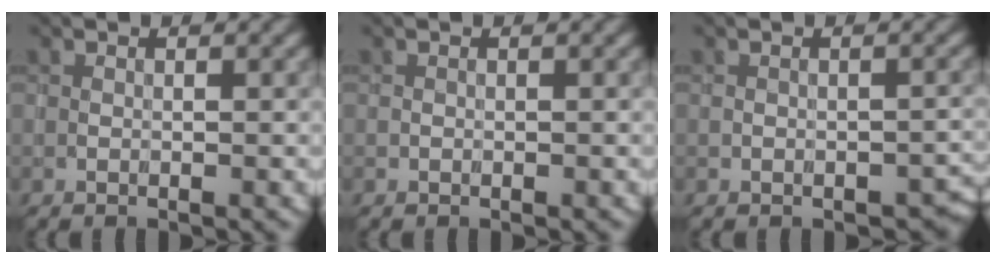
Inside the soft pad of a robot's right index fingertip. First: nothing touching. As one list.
[{"total": 0.0}, {"total": 2.4, "force": [-1.2, 1.7, 1.1], "torque": [-0.015, -0.003, -0.008]}]